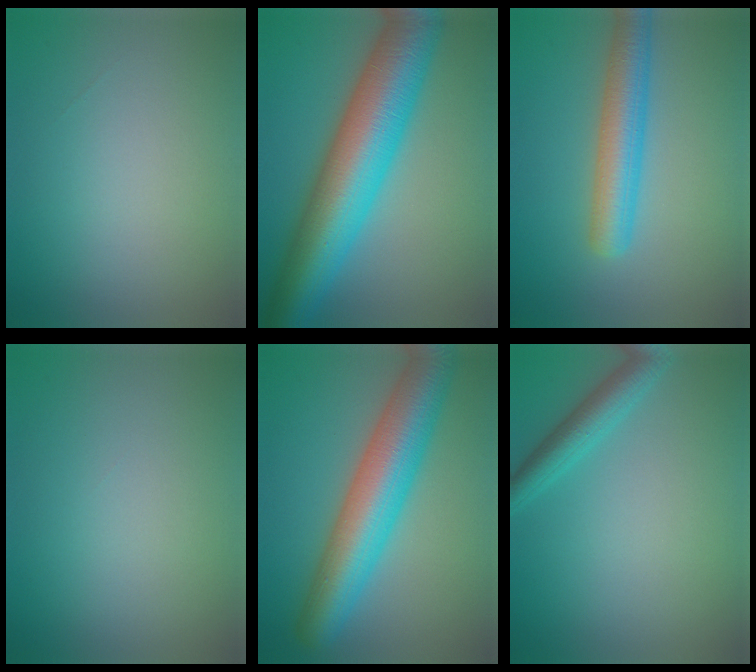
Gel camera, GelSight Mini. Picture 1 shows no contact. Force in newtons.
{"total": 12.8, "press": 12.8, "slide": 0.1}
{"total": 4.9, "press": 4.9, "slide": 0.1}
{"total": 0.0}
{"total": 9.6, "press": 9.5, "slide": 0.4}
{"total": 3.0, "press": 3.0, "slide": 0.1}